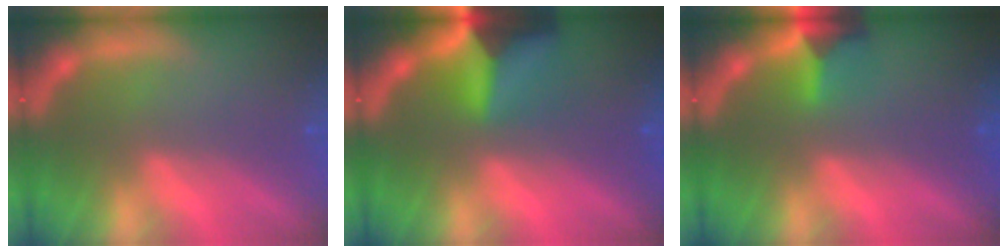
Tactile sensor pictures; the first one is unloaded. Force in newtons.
{"total": 7.9}
{"total": 3.4}